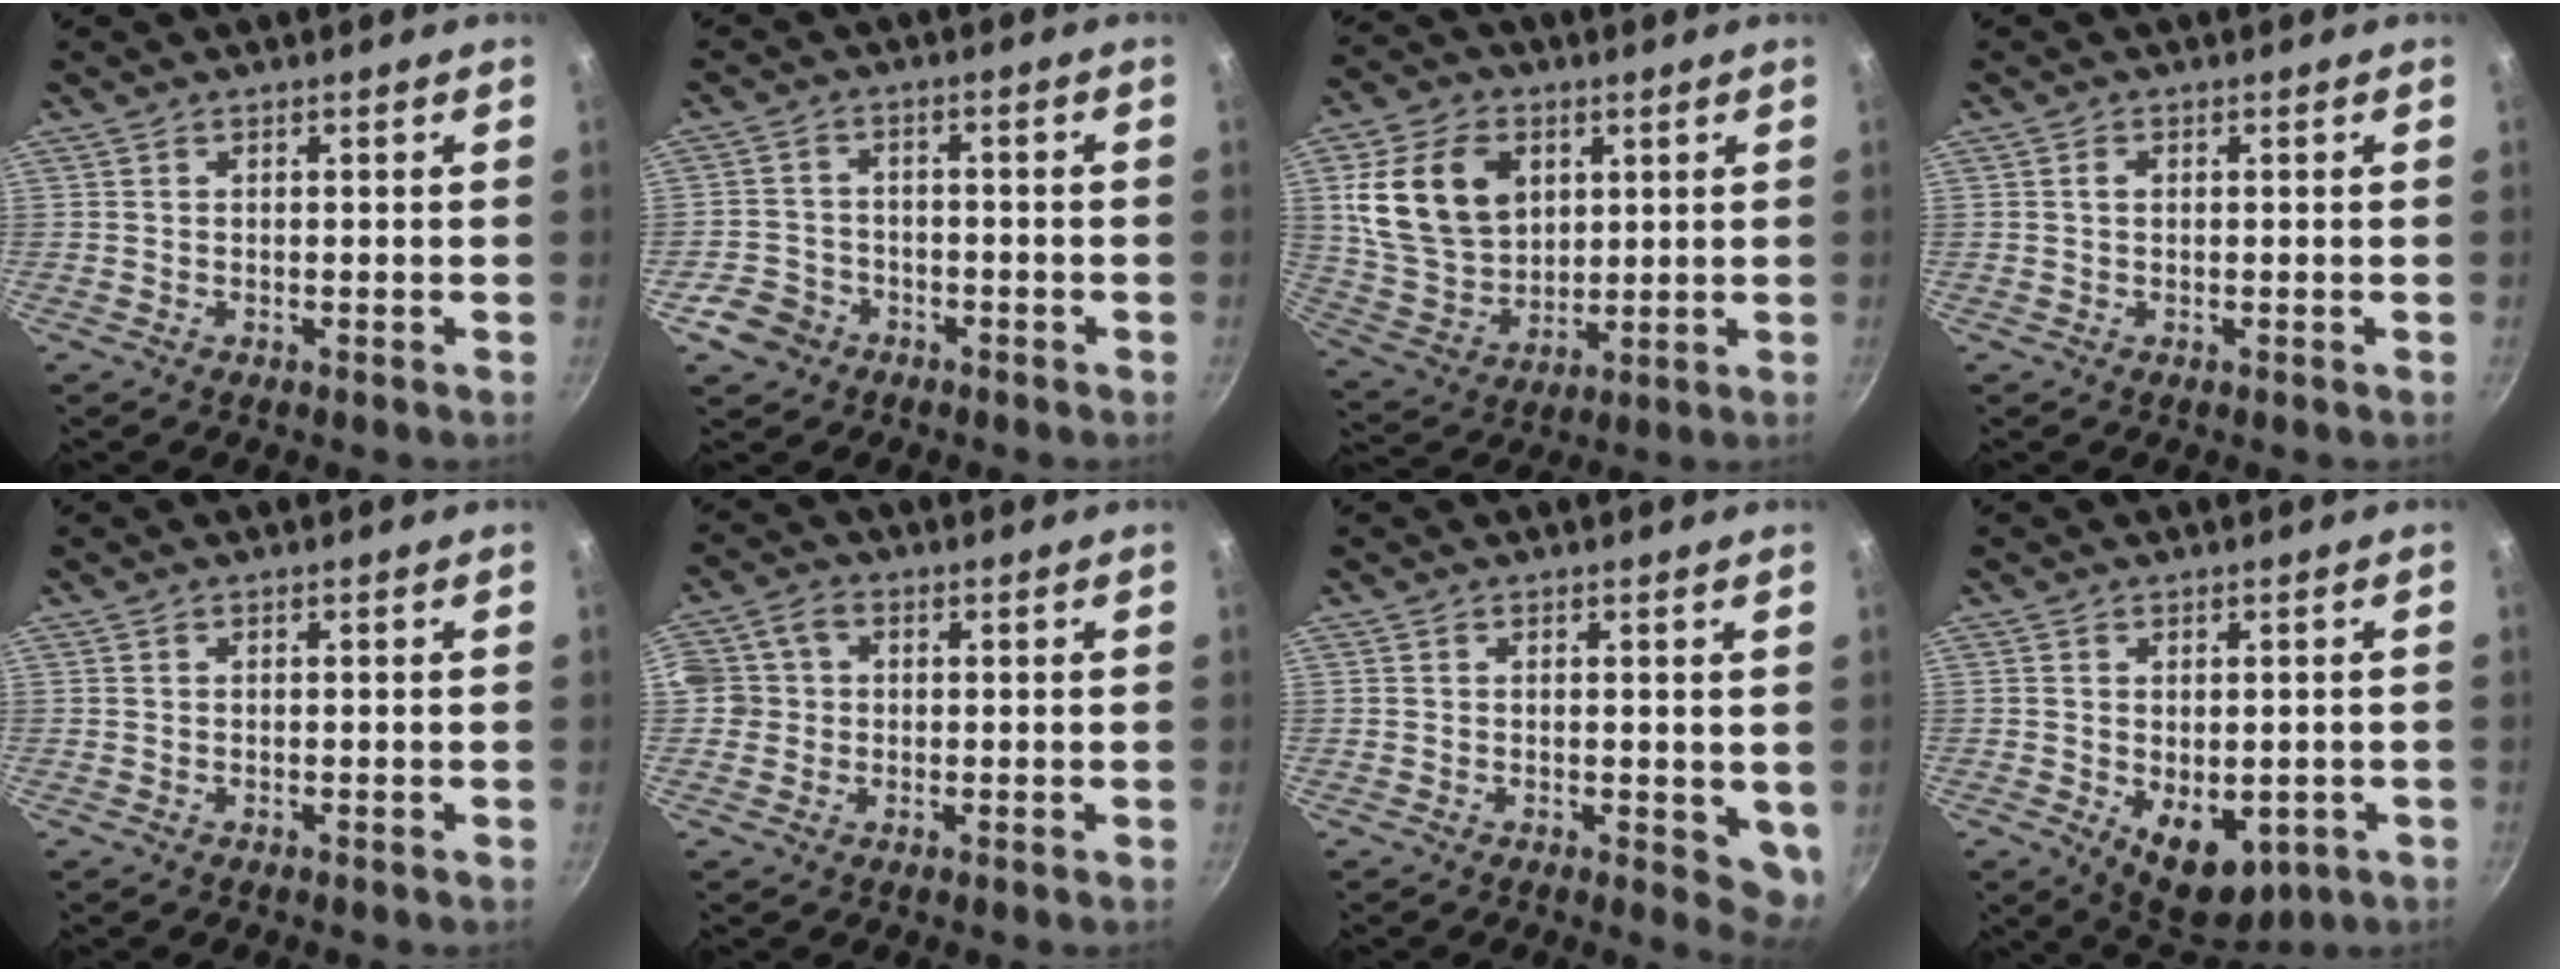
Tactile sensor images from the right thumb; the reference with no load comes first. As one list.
[{"total": 6.0, "force": [-3.3, 4.7, 1.7], "torque": [-0.020, 0.034, -0.056]}, {"total": 17.7, "force": [4.8, 12.9, 11.0], "torque": [-0.180, -0.009, 0.101]}, {"total": 1.1, "force": [0.1, 0.8, 0.7], "torque": [-0.012, 0.005, 0.002]}, {"total": 0.0}, {"total": 5.3, "force": [-0.1, 4.8, 2.1], "torque": [-0.019, 0.009, -0.017]}, {"total": 4.8, "force": [0.2, 2.2, 4.3], "torque": [-0.048, -0.012, 0.004]}, {"total": 9.8, "force": [-2.7, 5.9, 7.4], "torque": [-0.070, 0.000, -0.021]}]